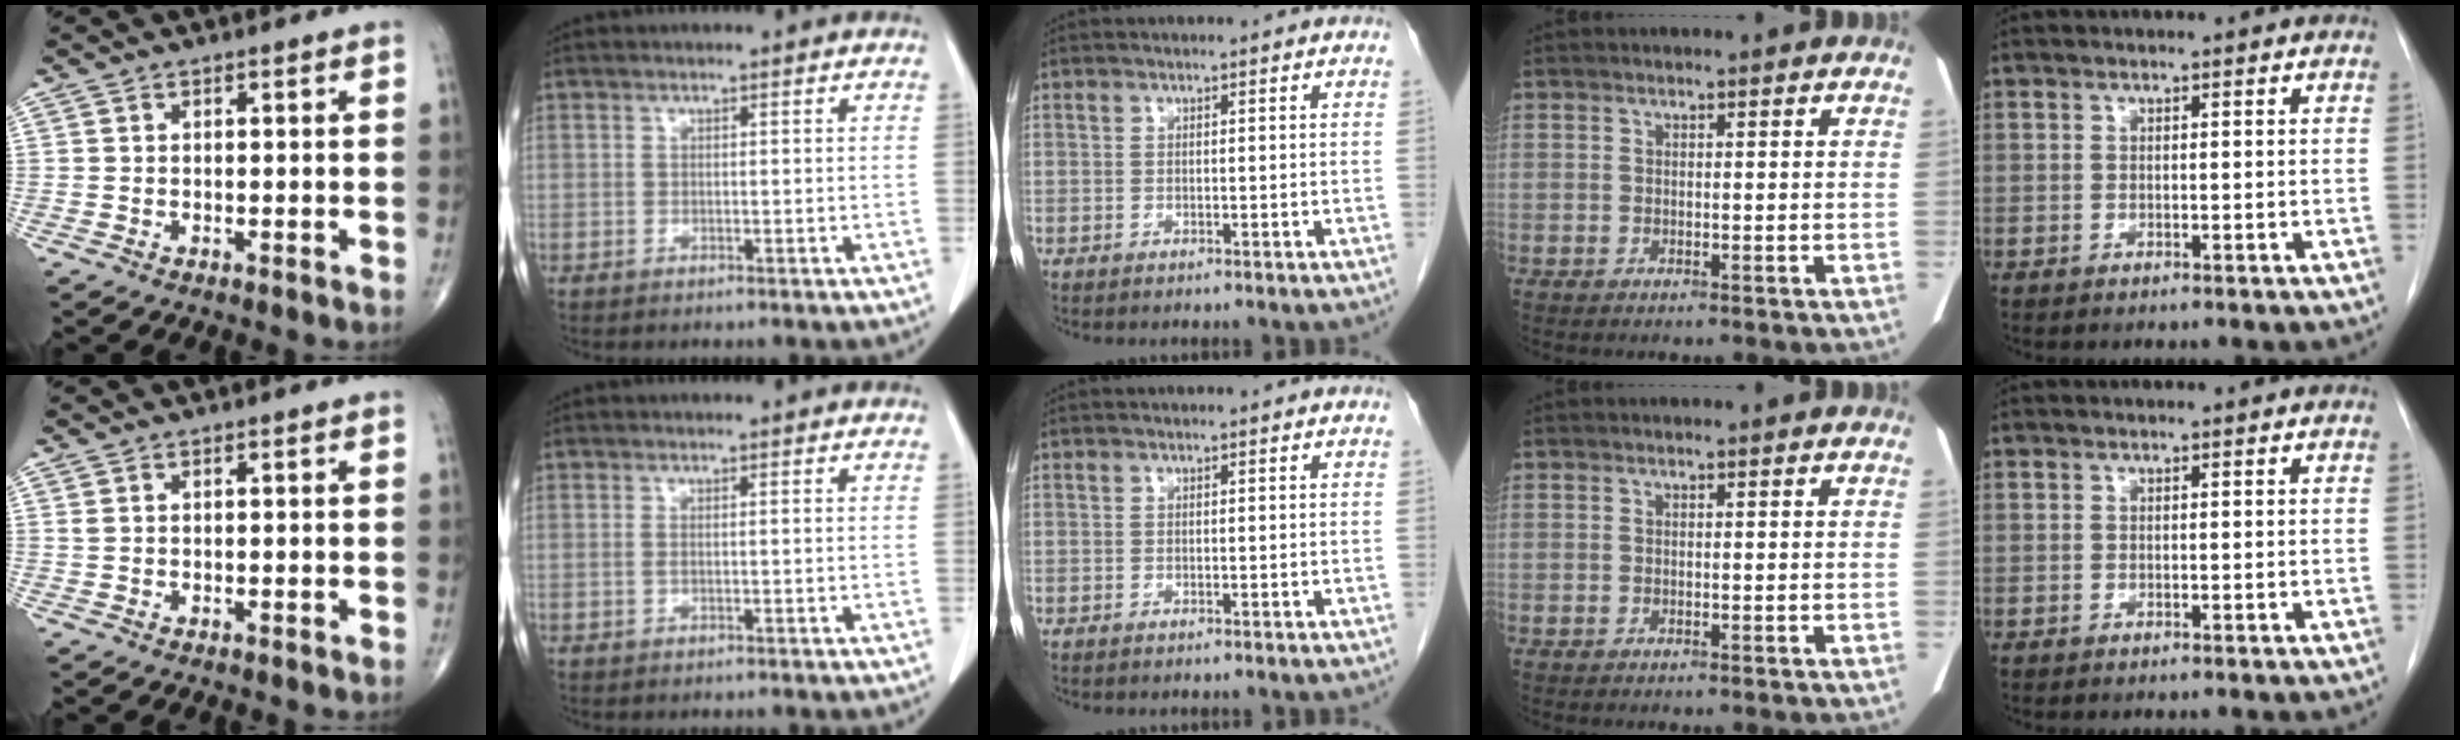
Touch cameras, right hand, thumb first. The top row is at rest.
{"thumb": {"total": 0.6, "force": [0.3, 0.2, 0.4], "torque": [-0.011, 0.008, 0.010]}, "index": {"total": 0.7, "force": [-0.1, 0.0, 0.7], "torque": [-0.016, 0.000, 0.000]}}